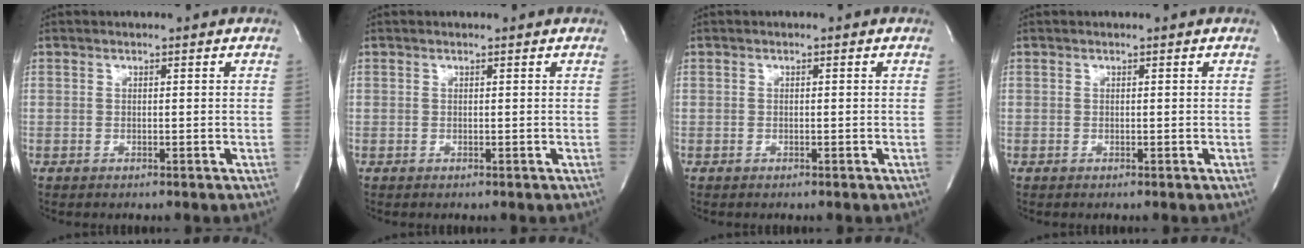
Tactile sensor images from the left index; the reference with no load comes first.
{"total": 0.6, "force": [0.6, -0.1, 0.0], "torque": [-0.003, 0.000, 0.009]}
{"total": 0.0}
{"total": 0.7, "force": [0.7, -0.1, 0.1], "torque": [-0.003, 0.001, 0.008]}